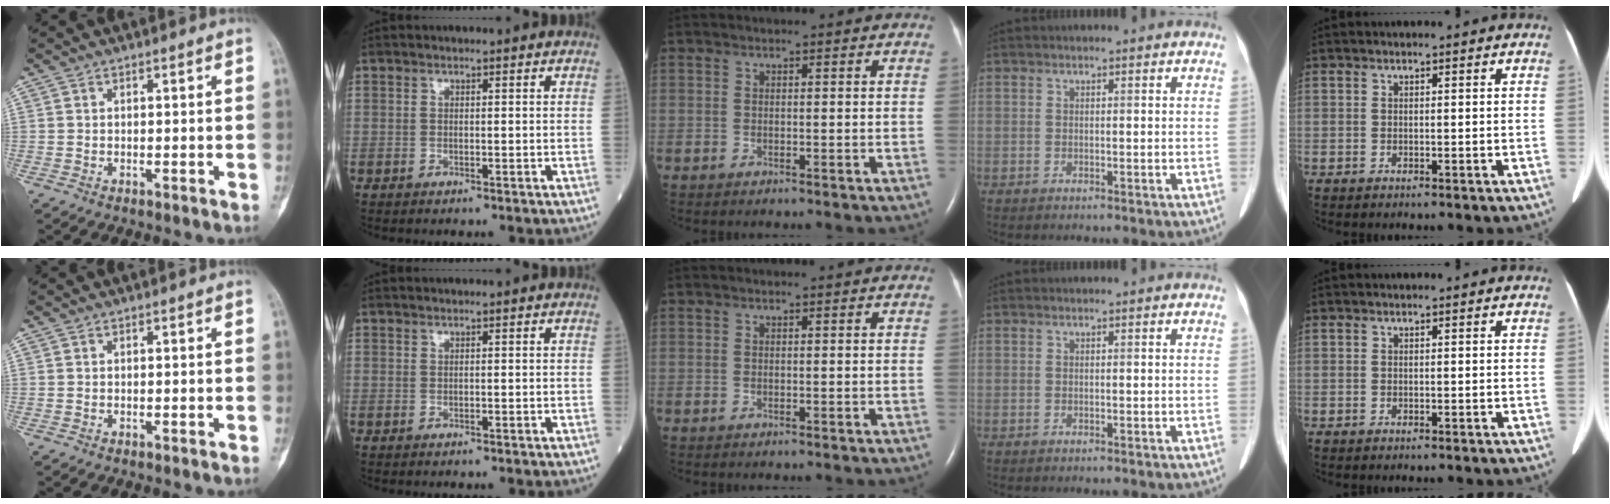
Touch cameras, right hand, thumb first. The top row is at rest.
{}